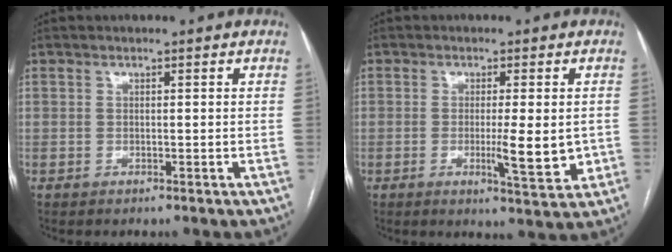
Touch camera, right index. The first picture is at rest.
{"total": 6.4, "force": [-0.8, 1.1, 6.2], "torque": [-0.090, -0.009, -0.011]}